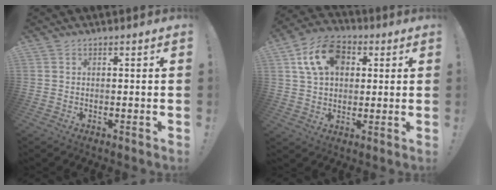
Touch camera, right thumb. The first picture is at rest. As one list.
[{"total": 14.4, "force": [5.0, 10.2, 8.9], "torque": [-0.138, -0.001, 0.099]}]